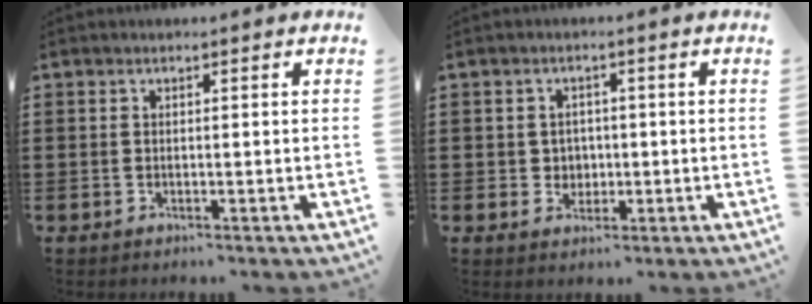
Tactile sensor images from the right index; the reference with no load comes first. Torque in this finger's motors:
{"motor_torque": [2.14, 0.00, 0.10, 0.03]}